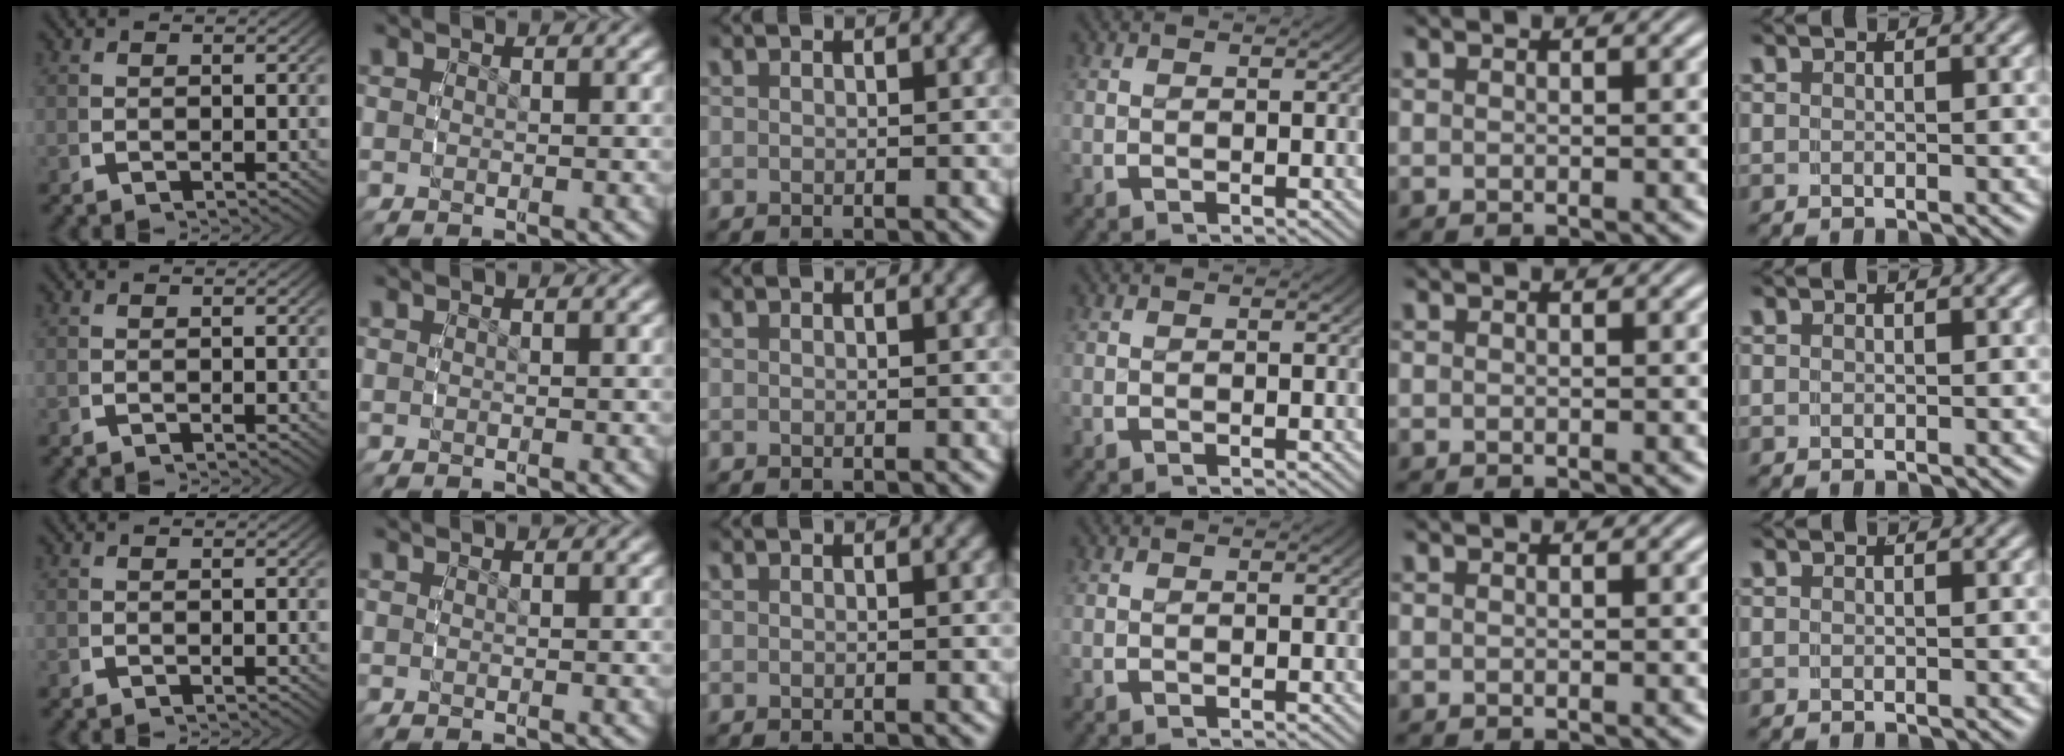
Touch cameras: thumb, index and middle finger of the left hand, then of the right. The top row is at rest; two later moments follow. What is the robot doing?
{"motion": "grasp_and_lifting", "object": "bottle cap"}